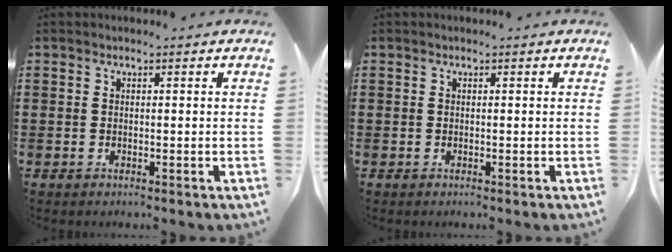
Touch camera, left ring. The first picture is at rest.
{"total": 0.0}